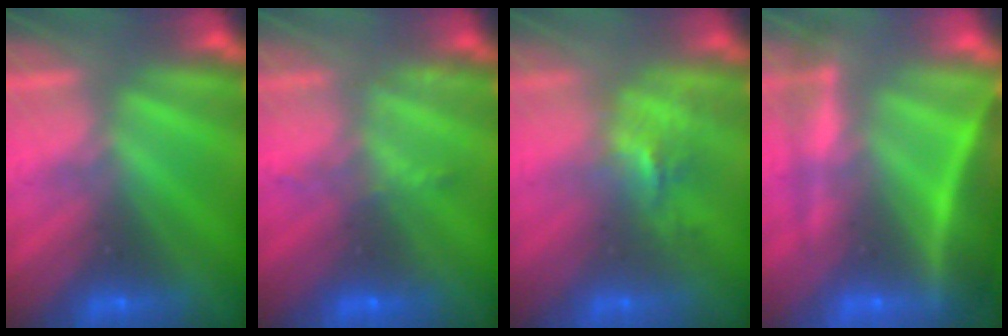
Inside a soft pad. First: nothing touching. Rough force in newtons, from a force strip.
{"total": 2.3}
{"total": 2.6}
{"total": 7.8}